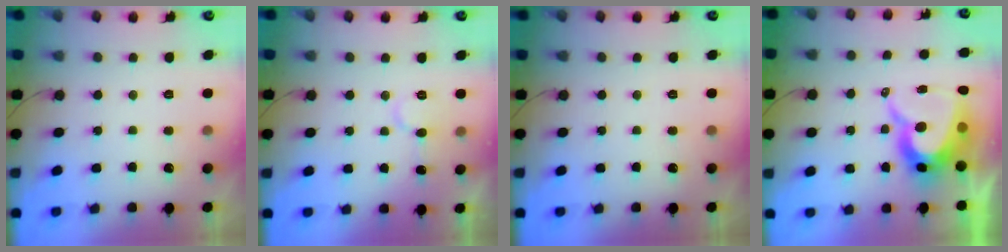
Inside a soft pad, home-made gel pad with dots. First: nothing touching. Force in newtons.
{"total": 6.6, "press": 6.6, "slide": 0.5}
{"total": 0.0}
{"total": 14.5, "press": 14.4, "slide": 0.9}